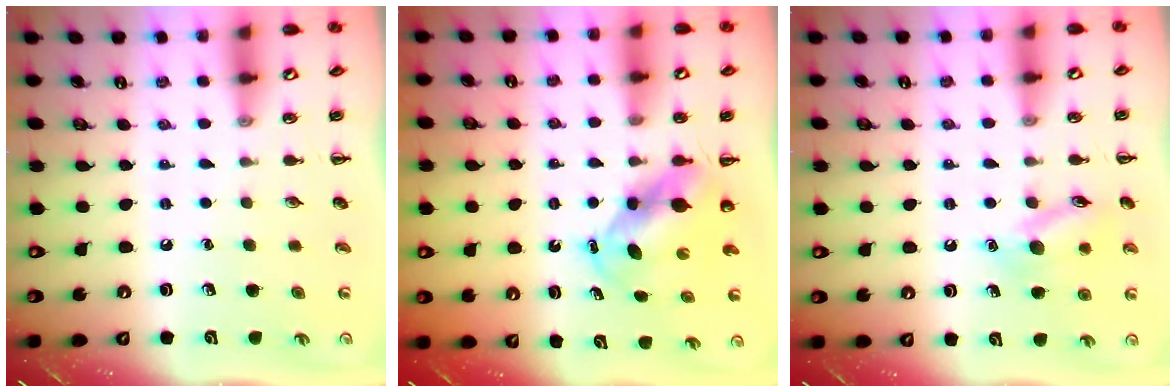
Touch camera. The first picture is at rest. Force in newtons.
{"total": 5.3, "press": 5.1, "slide": 1.4}
{"total": 11.6, "press": 11.6, "slide": 0.7}